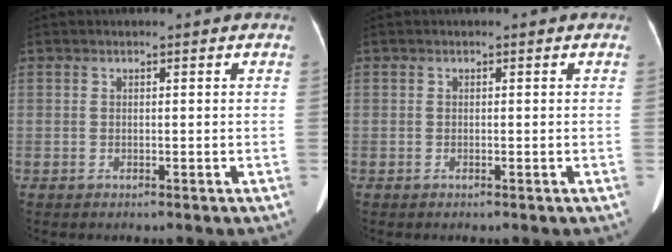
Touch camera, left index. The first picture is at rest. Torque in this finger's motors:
{"motor_torque": [0.01, 0.03, 0.02, 0.01]}